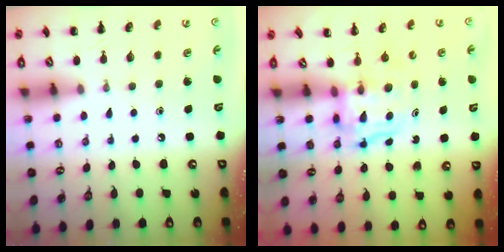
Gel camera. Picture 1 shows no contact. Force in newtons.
{"total": 3.6, "press": 3.6, "slide": 0.3}